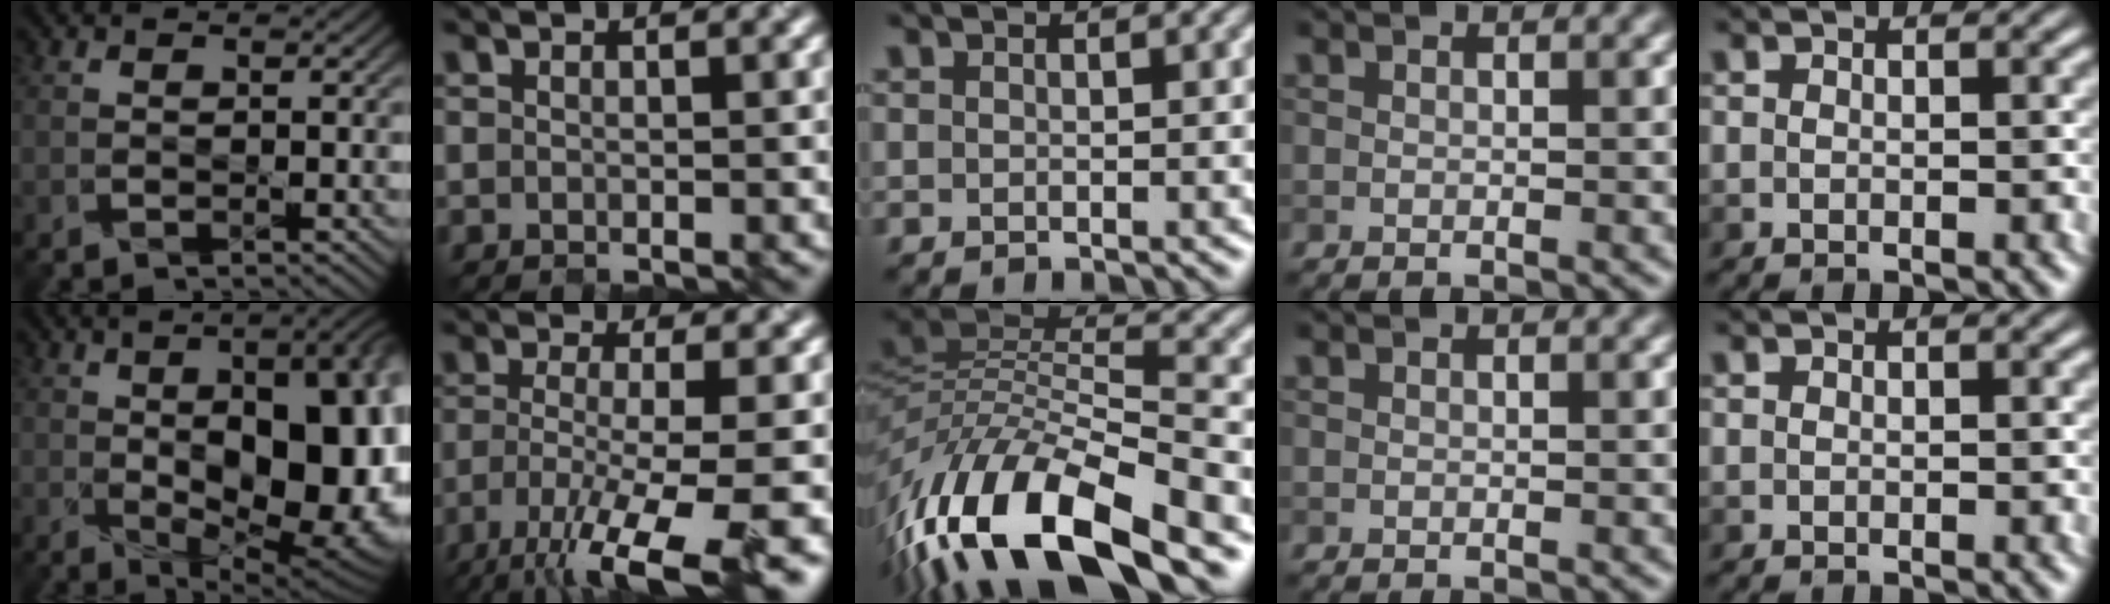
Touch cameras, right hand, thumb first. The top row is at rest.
{"thumb": {"total": 18.9, "force": [-0.8, 9.5, 16.3], "torque": [-0.191, -0.003, 0.006]}, "index": {"total": 11.2, "force": [-6.0, 2.7, 9.1], "torque": [-0.158, -0.023, -0.100]}, "middle": {"total": 14.0, "force": [-7.8, 5.1, 10.5], "torque": [-0.205, 0.010, -0.150]}}